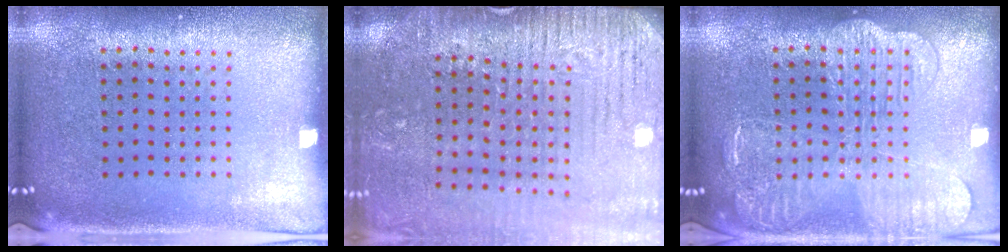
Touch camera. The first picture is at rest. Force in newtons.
{"total": 3.7, "press": 3.7, "slide": 0.5}
{"total": 3.9, "press": 3.9, "slide": 0.6}